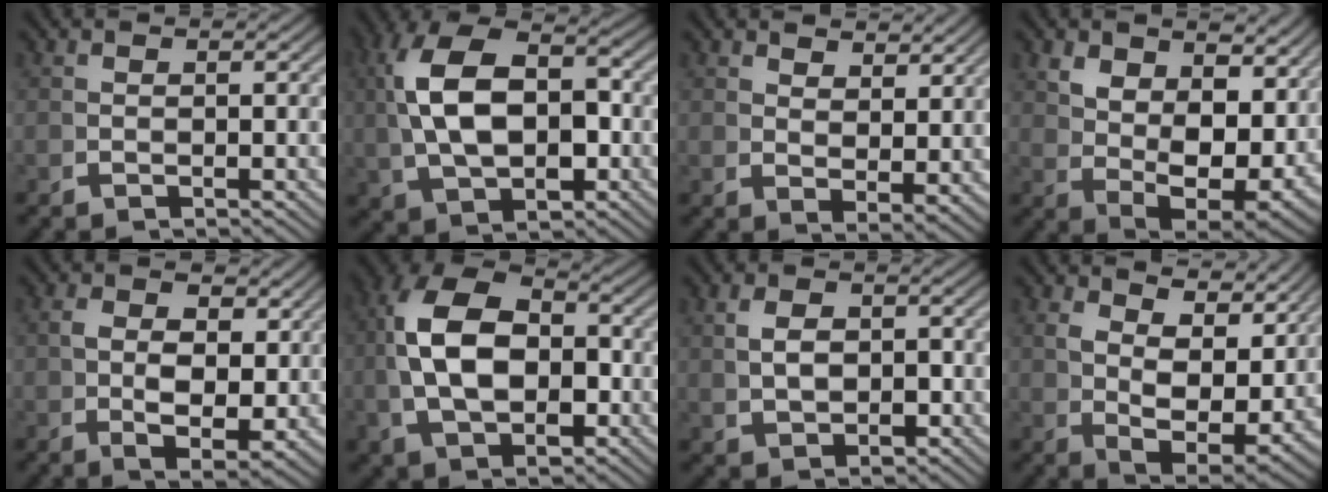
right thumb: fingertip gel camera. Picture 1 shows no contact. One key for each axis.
{"total": 10.2, "fx": 0.6, "fy": 6.1, "fz": 8.1, "tx": -0.161, "ty": -0.017, "tz": 0.026}
{"total": 3.2, "fx": 2.5, "fy": 1.3, "fz": 1.6, "tx": -0.017, "ty": -0.005, "tz": 0.046}
{"total": 9.0, "fx": 1.9, "fy": 5.1, "fz": 7.2, "tx": -0.132, "ty": -0.041, "tz": 0.053}
{"total": 5.7, "fx": 0.3, "fy": 3.7, "fz": 4.3, "tx": -0.067, "ty": -0.020, "tz": 0.013}
{"total": 11.2, "fx": 0.3, "fy": 7.1, "fz": 8.7, "tx": -0.176, "ty": -0.022, "tz": 0.022}
{"total": 3.8, "fx": 0.4, "fy": 2.6, "fz": 2.8, "tx": -0.041, "ty": -0.006, "tz": 0.018}
{"total": 7.2, "fx": 2.0, "fy": 3.8, "fz": 5.8, "tx": -0.105, "ty": -0.025, "tz": 0.046}